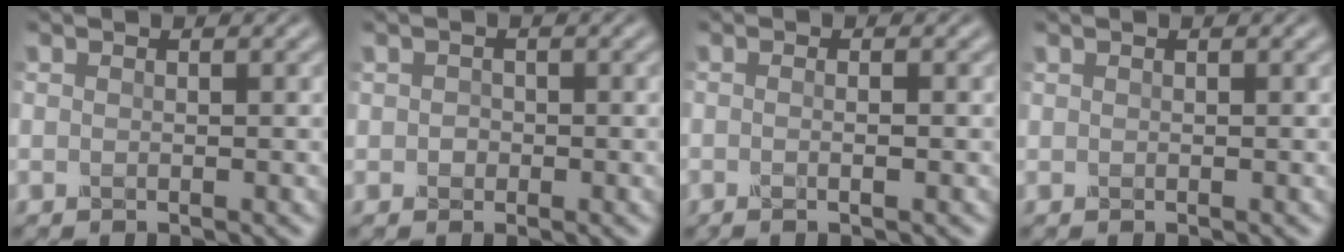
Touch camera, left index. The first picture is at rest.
{"total": 0.6, "force": [0.0, 0.6, -0.1], "torque": [0.005, 0.003, -0.002]}
{"total": 1.9, "force": [-0.3, 0.7, 1.7], "torque": [-0.004, 0.002, -0.018]}
{"total": 0.0}